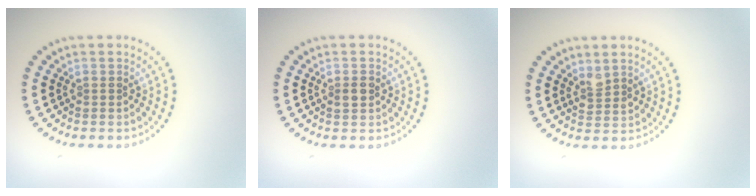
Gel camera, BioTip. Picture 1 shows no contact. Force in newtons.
{"total": 1.2, "press": 1.1, "slide": 0.1}
{"total": 1.6, "press": 1.4, "slide": 0.8}